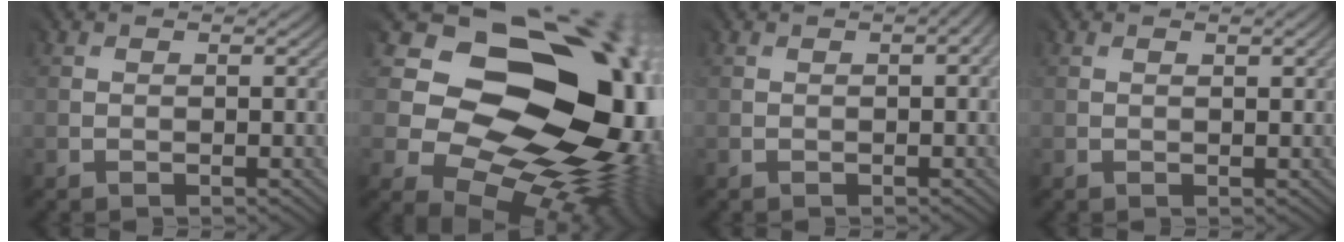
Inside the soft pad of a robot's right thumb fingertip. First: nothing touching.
{"total": 19.9, "force": [1.0, 16.3, 11.3], "torque": [-0.169, -0.011, 0.040]}
{"total": 0.7, "force": [-0.7, -0.3, 0.1], "torque": [0.003, 0.002, -0.009]}
{"total": 0.0}